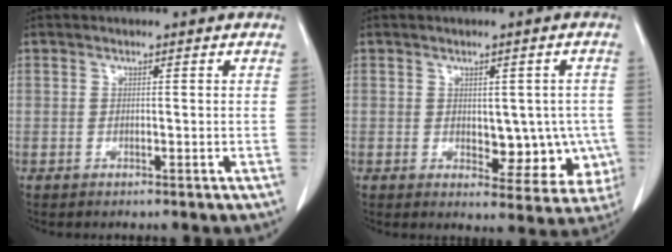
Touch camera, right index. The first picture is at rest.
{"total": 7.9, "force": [-0.8, 4.5, 6.5], "torque": [-0.061, 0.005, 0.005]}